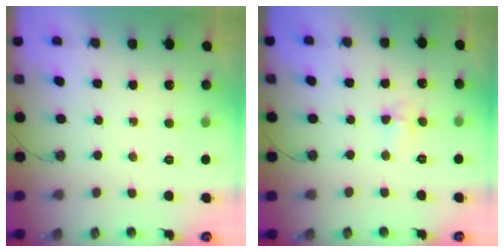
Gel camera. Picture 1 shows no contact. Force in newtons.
{"total": 4.6, "press": 3.4, "slide": 3.1}